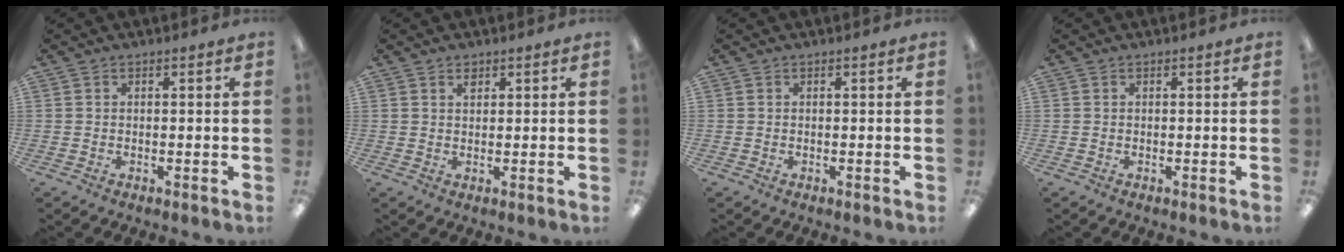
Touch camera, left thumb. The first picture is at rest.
{"total": 1.5, "force": [1.2, 0.8, 0.5], "torque": [-0.005, -0.004, 0.021]}
{"total": 0.0}
{"total": 0.0}